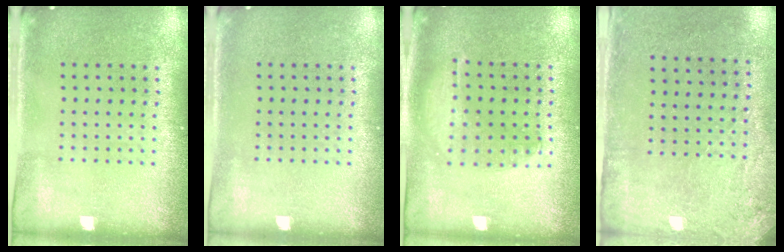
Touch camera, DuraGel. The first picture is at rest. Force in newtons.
{"total": 0.0}
{"total": 1.4, "press": 1.3, "slide": 0.4}
{"total": 2.8, "press": 2.3, "slide": 1.6}